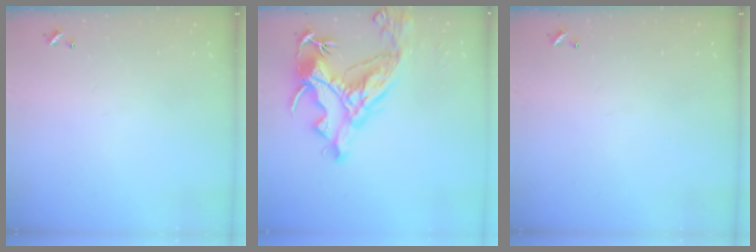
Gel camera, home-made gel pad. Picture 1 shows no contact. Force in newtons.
{"total": 16.7, "press": 16.6, "slide": 2.3}
{"total": 0.0}